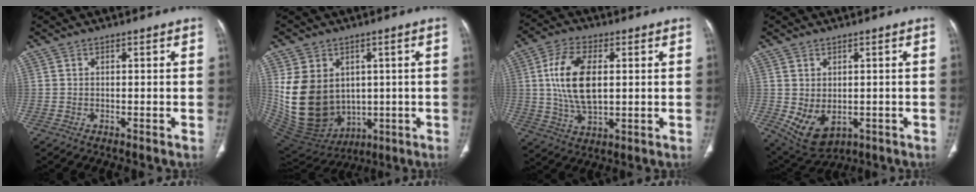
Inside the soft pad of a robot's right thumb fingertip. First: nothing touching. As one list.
[{"total": 18.0, "force": [1.7, 14.2, 10.9], "torque": [-0.188, -0.011, 0.073]}, {"total": 13.2, "force": [2.0, 6.8, 11.1], "torque": [-0.214, -0.004, 0.039]}, {"total": 8.0, "force": [-1.1, 5.5, 5.7], "torque": [-0.093, -0.008, 0.008]}]